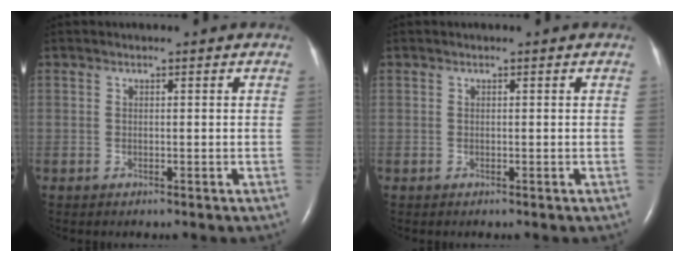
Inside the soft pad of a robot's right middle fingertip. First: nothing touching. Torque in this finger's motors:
{"motor_torque": [0.09, -0.20, 0.00, 0.00]}